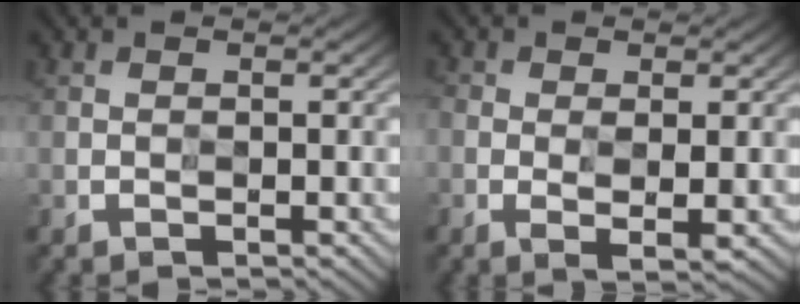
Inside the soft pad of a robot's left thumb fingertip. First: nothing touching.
{"total": 3.5, "force": [-0.3, 1.7, 3.0], "torque": [-0.070, -0.008, -0.005]}